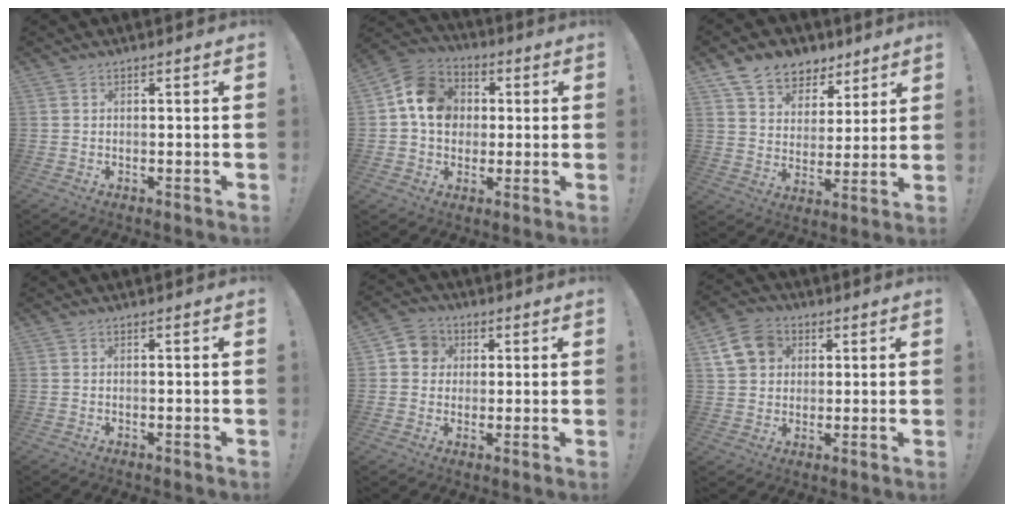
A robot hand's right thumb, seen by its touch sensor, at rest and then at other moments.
{"total": 14.2, "force": [2.3, 11.9, 7.3], "torque": [-0.103, 0.005, 0.052]}
{"total": 10.1, "force": [7.3, 6.7, 2.4], "torque": [-0.040, -0.055, 0.142]}
{"total": 0.0}
{"total": 7.0, "force": [1.2, 6.5, 2.1], "torque": [-0.033, 0.006, 0.026]}
{"total": 11.4, "force": [4.3, 9.3, 5.1], "torque": [-0.078, -0.009, 0.090]}